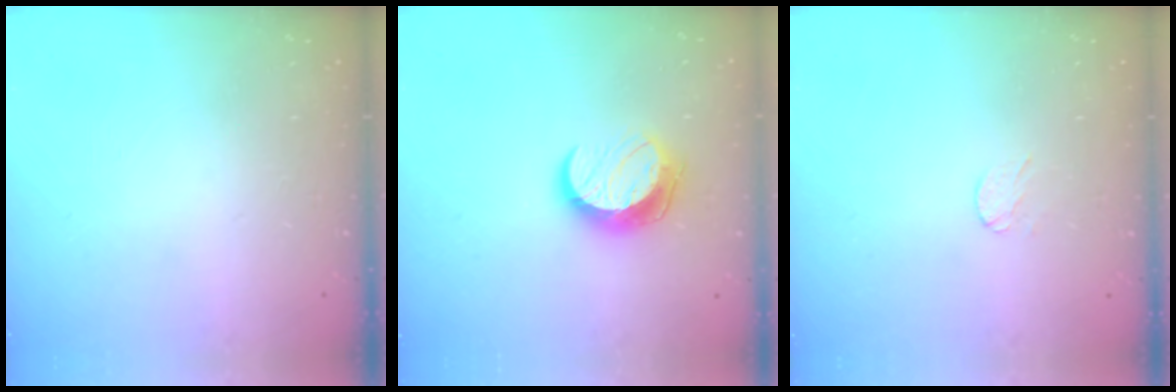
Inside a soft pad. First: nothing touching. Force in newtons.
{"total": 10.4, "press": 10.4, "slide": 0.1}
{"total": 3.0, "press": 3.0, "slide": 0.2}